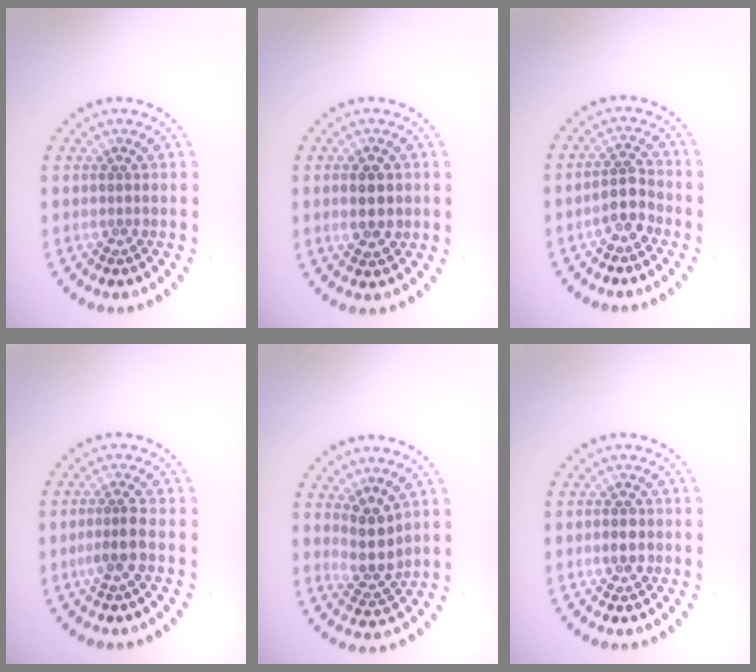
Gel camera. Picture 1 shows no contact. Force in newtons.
{"total": 2.5, "press": 2.5, "slide": 0.1}
{"total": 2.4, "press": 2.1, "slide": 1.0}
{"total": 2.1, "press": 1.6, "slide": 1.3}
{"total": 2.9, "press": 2.3, "slide": 1.7}
{"total": 1.5, "press": 1.4, "slide": 0.2}